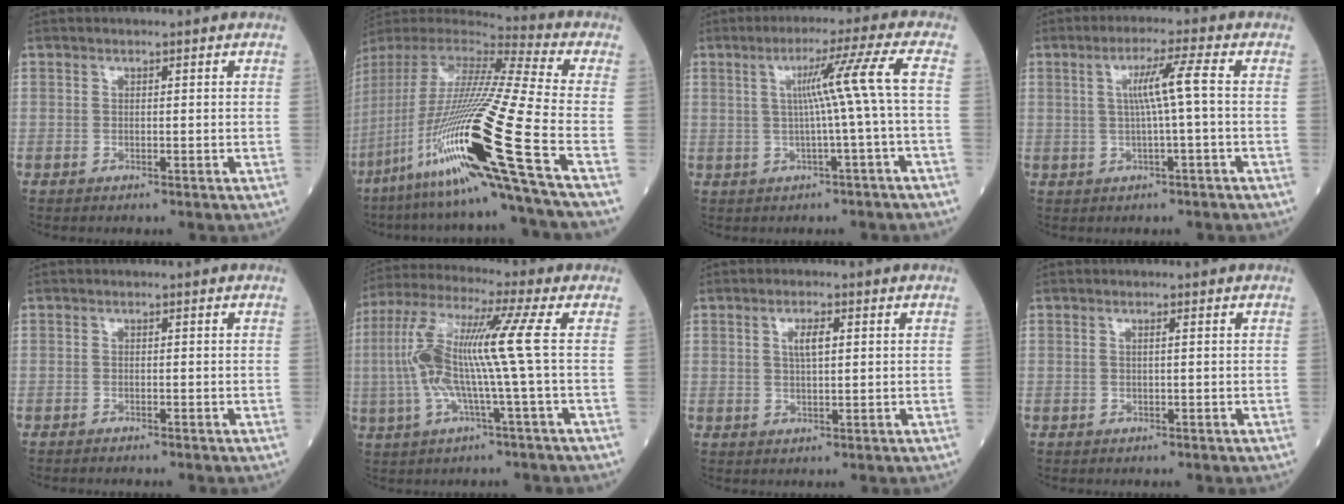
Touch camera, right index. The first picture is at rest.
{"total": 27.7, "force": [-11.8, -1.0, 25.0], "torque": [-0.485, -0.052, -0.223]}
{"total": 7.4, "force": [0.2, -2.2, 7.1], "torque": [-0.117, 0.017, 0.013]}
{"total": 5.3, "force": [0.4, -0.9, 5.2], "torque": [-0.095, 0.008, 0.009]}
{"total": 1.0, "force": [-1.0, 0.0, 0.3], "torque": [-0.007, 0.000, -0.016]}
{"total": 12.7, "force": [0.0, -0.8, 12.6], "torque": [-0.265, 0.024, -0.008]}
{"total": 3.0, "force": [0.9, 0.8, 2.8], "torque": [-0.053, 0.003, 0.016]}
{"total": 0.7, "force": [0.2, 0.0, 0.7], "torque": [-0.017, 0.001, 0.003]}